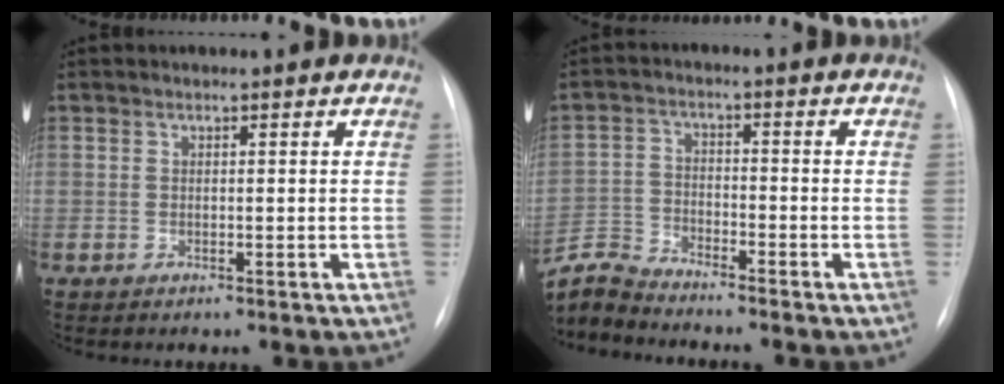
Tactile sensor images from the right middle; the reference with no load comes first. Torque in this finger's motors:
{"motor_torque": [-0.21, -0.10, -0.02, 0.01]}